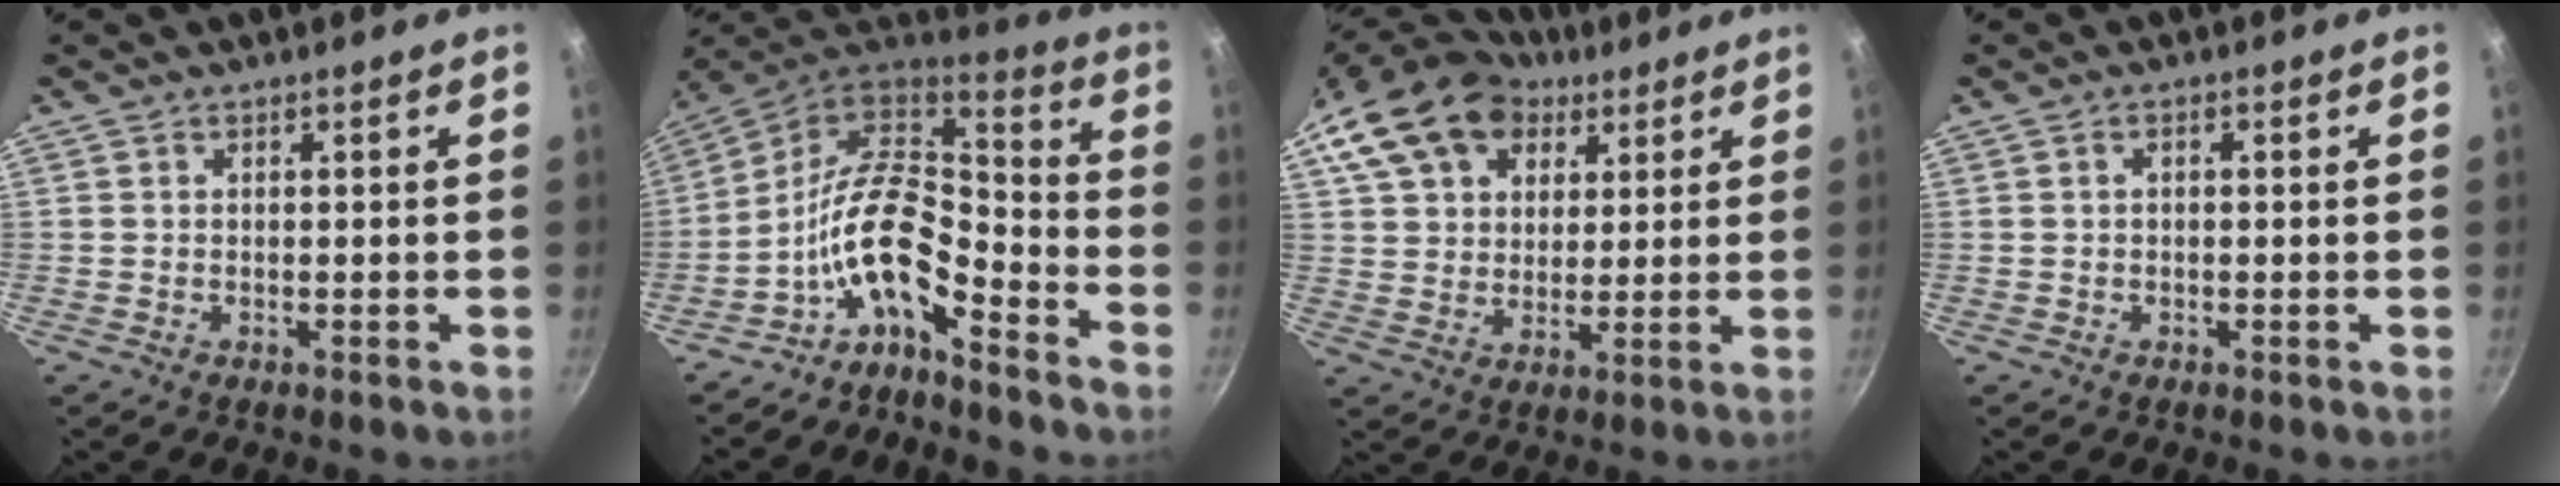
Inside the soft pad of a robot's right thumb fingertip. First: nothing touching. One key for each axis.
{"total": 14.4, "fx": -8.3, "fy": 6.3, "fz": 10.0, "tx": -0.177, "ty": 0.083, "tz": -0.175}
{"total": 18.6, "fx": 9.0, "fy": 13.3, "fz": 9.3, "tx": -0.159, "ty": 0.012, "tz": 0.158}
{"total": 0.9, "fx": 0.0, "fy": 0.6, "fz": 0.7, "tx": -0.016, "ty": 0.008, "tz": 0.001}